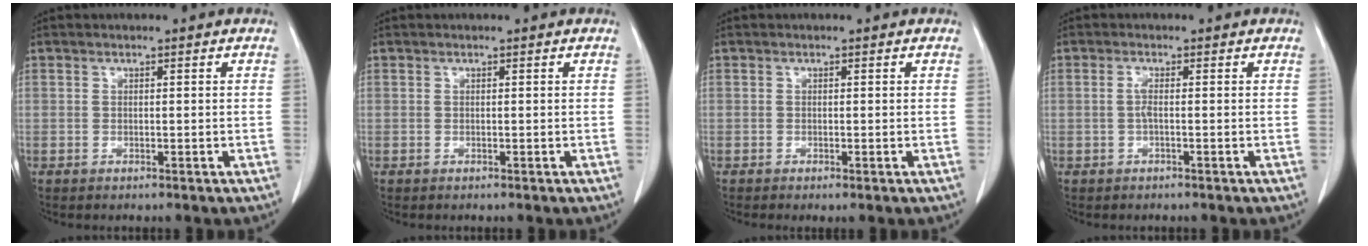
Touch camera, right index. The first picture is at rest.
{"total": 0.0}
{"total": 0.7, "force": [-0.2, 0.1, 0.7], "torque": [-0.015, -0.002, -0.001]}
{"total": 1.4, "force": [-0.2, 0.1, 1.4], "torque": [-0.030, 0.001, -0.005]}